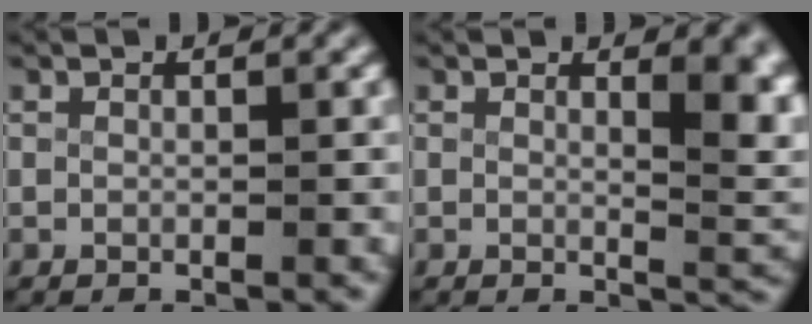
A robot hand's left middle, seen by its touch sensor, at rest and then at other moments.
{"total": 4.4, "force": [1.5, 1.4, 3.9], "torque": [-0.027, -0.014, 0.026]}